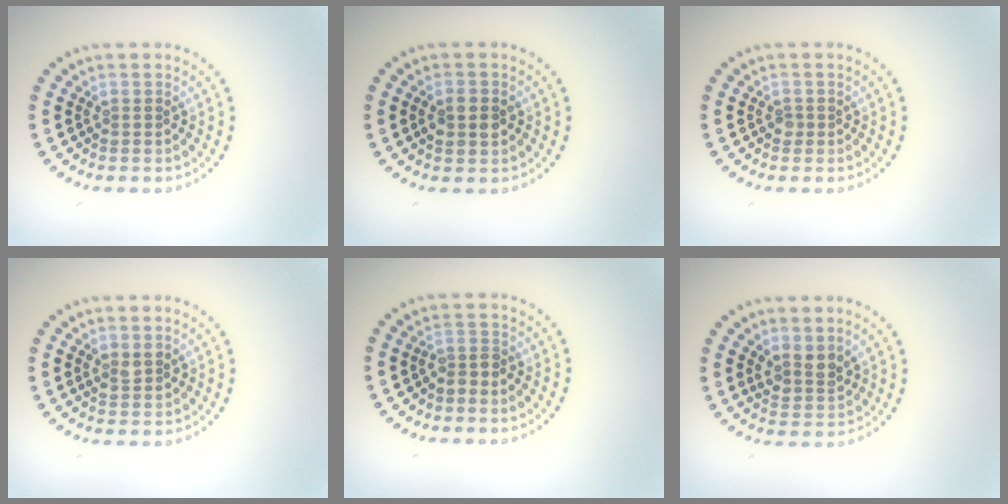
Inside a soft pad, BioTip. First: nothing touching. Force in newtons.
{"total": 2.8, "press": 2.8, "slide": 0.1}
{"total": 0.8, "press": 0.6, "slide": 0.5}
{"total": 1.4, "press": 1.4, "slide": 0.3}
{"total": 1.5, "press": 1.2, "slide": 0.9}
{"total": 2.2, "press": 1.8, "slide": 1.2}